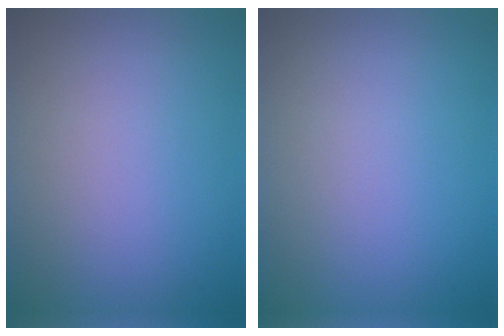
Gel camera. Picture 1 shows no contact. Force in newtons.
{"total": 0.0}